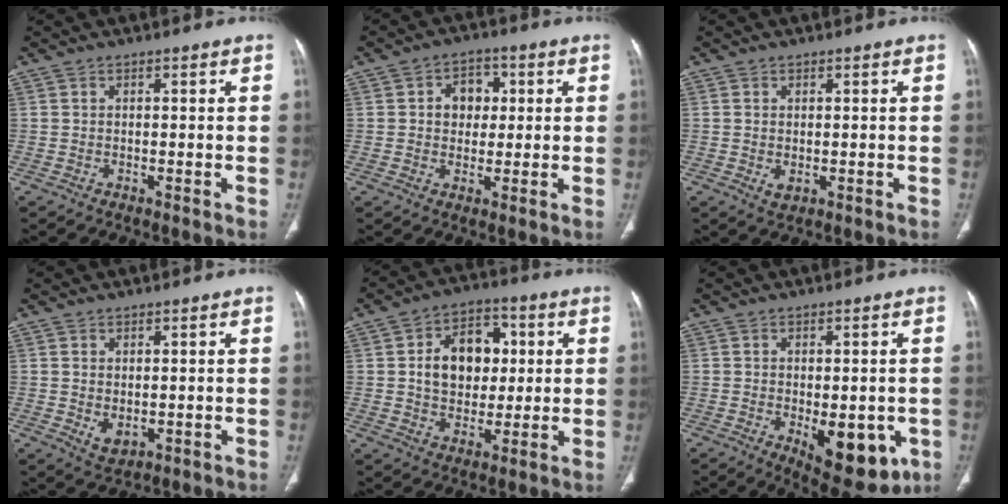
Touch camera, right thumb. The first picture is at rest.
{"total": 6.3, "force": [1.2, 5.1, 3.6], "torque": [-0.018, 0.004, 0.014]}
{"total": 1.8, "force": [-0.2, 1.2, 1.3], "torque": [-0.024, -0.005, 0.003]}
{"total": 3.3, "force": [-0.2, 2.2, 2.4], "torque": [-0.036, -0.008, 0.010]}
{"total": 13.0, "force": [2.0, 9.4, 8.8], "torque": [-0.096, 0.008, 0.033]}
{"total": 12.2, "force": [-3.5, 6.0, 10.0], "torque": [-0.101, -0.009, -0.033]}